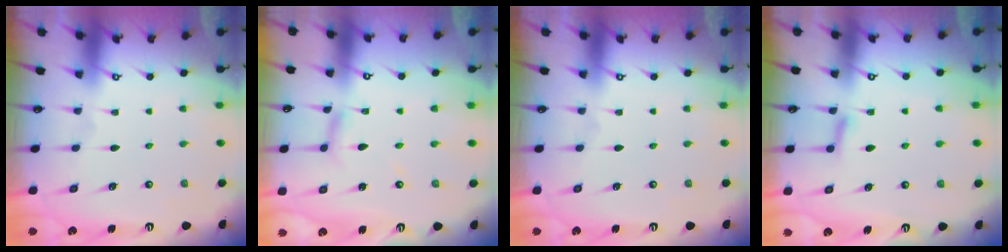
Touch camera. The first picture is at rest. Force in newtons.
{"total": 5.0, "press": 4.9, "slide": 0.3}
{"total": 0.0}
{"total": 5.9, "press": 5.9, "slide": 0.7}